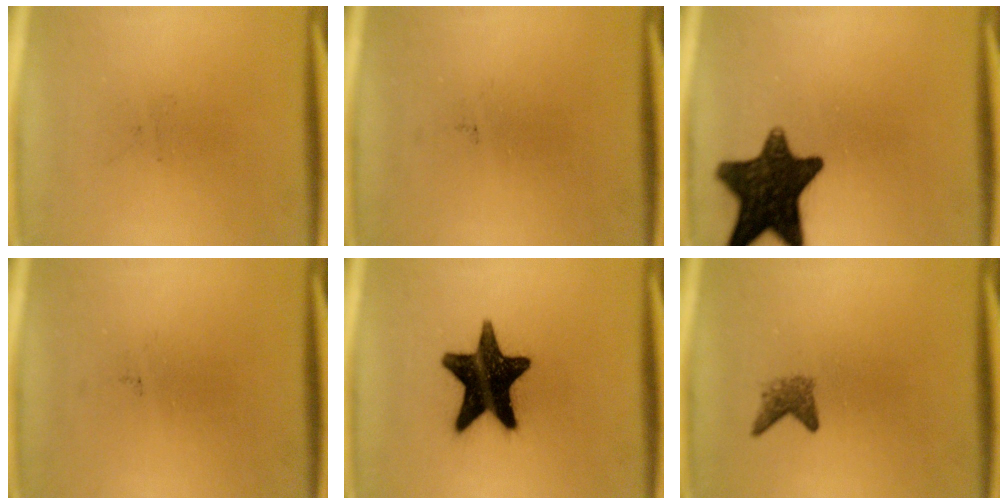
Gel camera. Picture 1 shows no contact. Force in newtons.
{"total": 0.0}
{"total": 14.4}
{"total": 0.0}
{"total": 17.4}
{"total": 2.0}